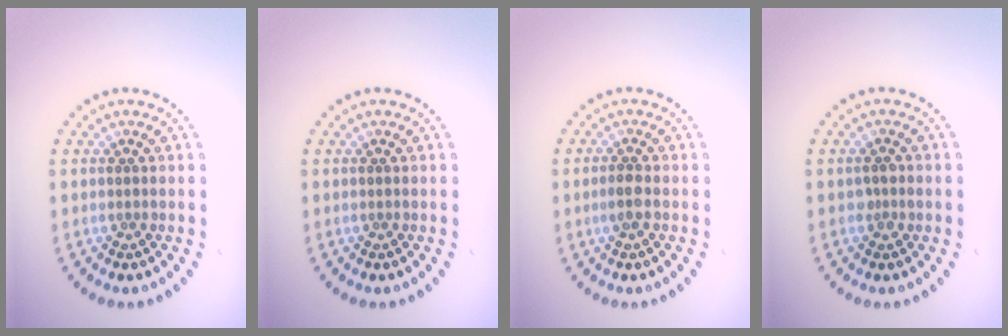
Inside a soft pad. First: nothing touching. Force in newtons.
{"total": 0.0}
{"total": 1.4, "press": 1.3, "slide": 0.3}
{"total": 0.8, "press": 0.8, "slide": 0.2}